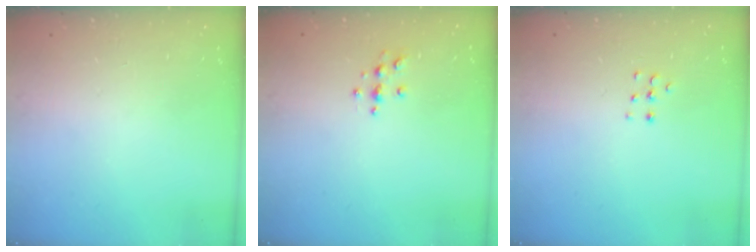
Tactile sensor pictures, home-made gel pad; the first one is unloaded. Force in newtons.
{"total": 4.6, "press": 4.5, "slide": 0.6}
{"total": 4.1, "press": 4.1, "slide": 0.5}